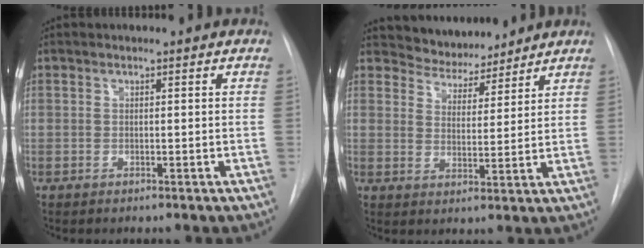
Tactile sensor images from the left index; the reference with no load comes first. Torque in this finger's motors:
{"motor_torque": [0.31, -0.43, 0.01, 0.00]}